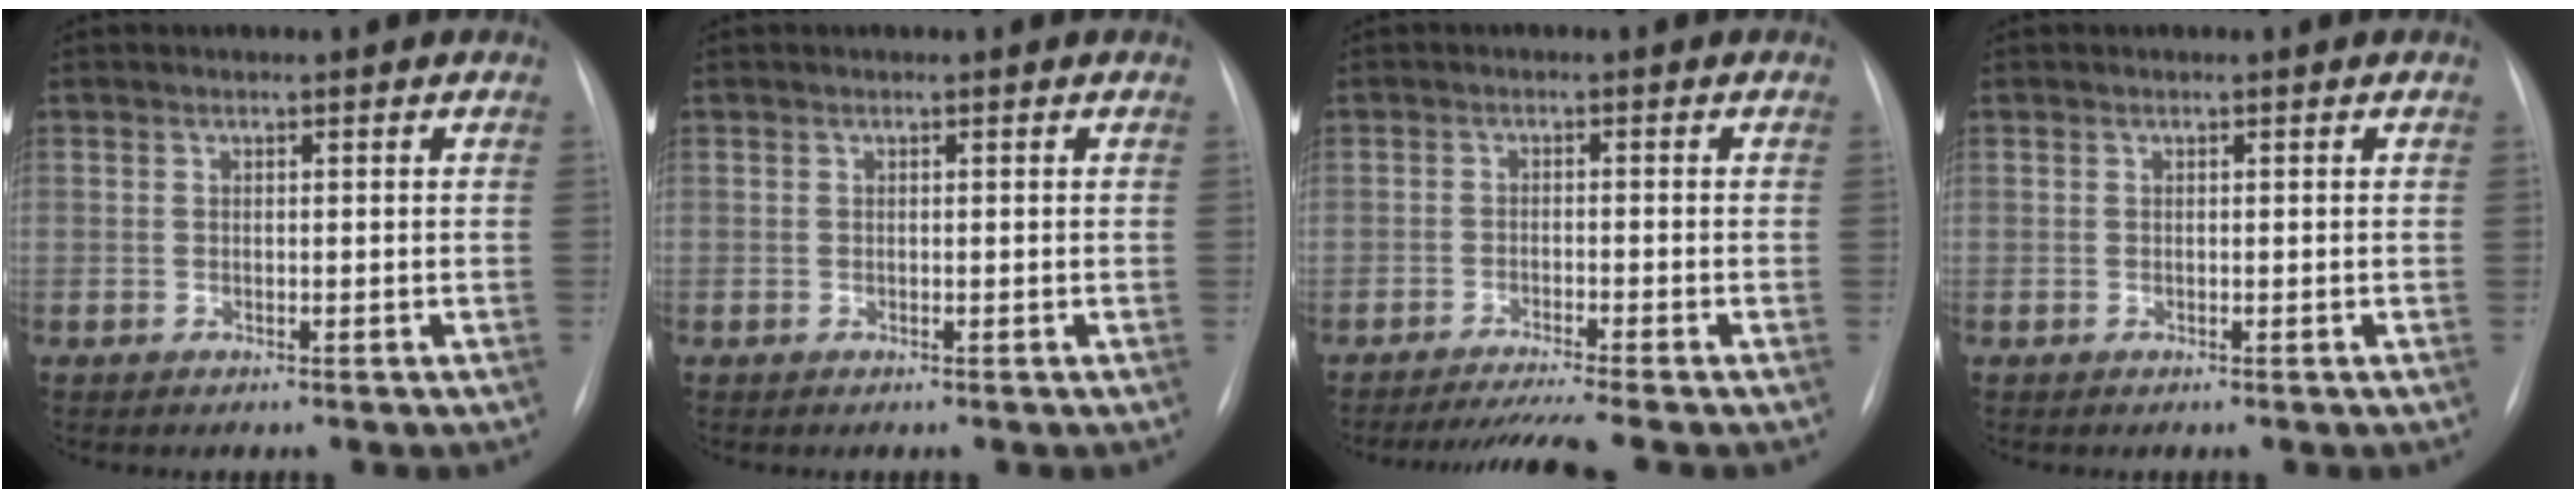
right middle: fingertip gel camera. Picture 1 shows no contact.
{"total": 0.0}
{"total": 6.2, "force": [-5.4, -1.8, 2.6], "torque": [-0.039, -0.019, -0.086]}
{"total": 0.0}